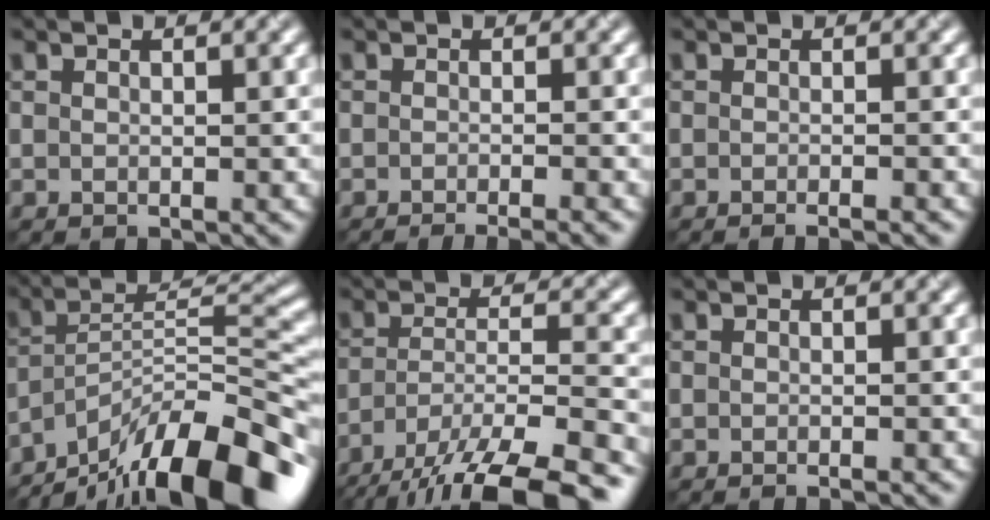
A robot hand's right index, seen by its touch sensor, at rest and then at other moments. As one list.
[{"total": 4.5, "force": [-2.9, 1.3, 3.3], "torque": [-0.029, 0.001, -0.037]}, {"total": 2.2, "force": [-1.3, 0.6, 1.7], "torque": [-0.013, 0.003, -0.018]}, {"total": 15.0, "force": [-11.5, 3.9, 8.9], "torque": [-0.149, 0.027, -0.195]}, {"total": 14.1, "force": [-11.5, 4.0, 7.1], "torque": [-0.131, -0.020, -0.167]}, {"total": 0.9, "force": [-0.5, 0.2, 0.7], "torque": [-0.005, -0.005, -0.008]}]